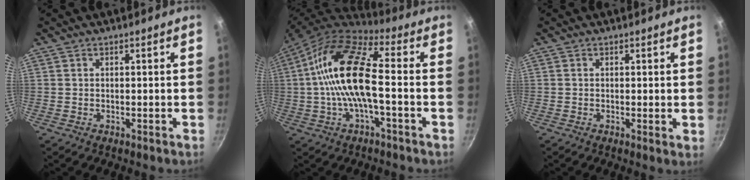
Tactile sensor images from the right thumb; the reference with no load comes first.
{"total": 15.8, "force": [-1.0, 5.7, 14.7], "torque": [-0.284, 0.036, -0.037]}
{"total": 0.9, "force": [0.2, 0.1, 0.9], "torque": [-0.014, -0.007, 0.000]}